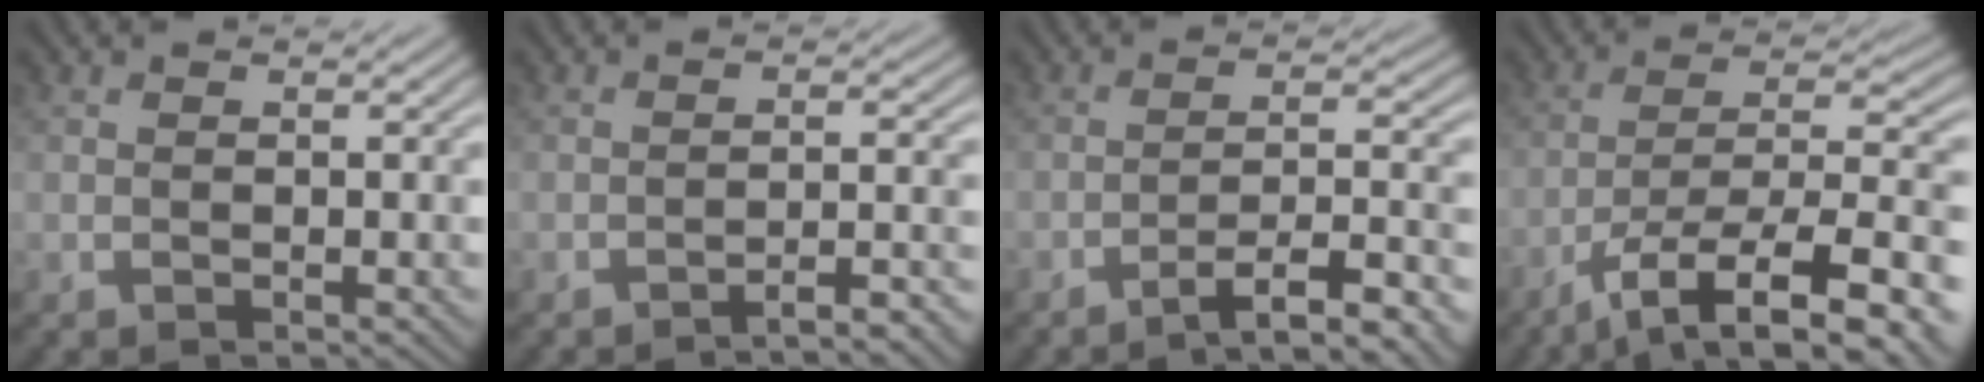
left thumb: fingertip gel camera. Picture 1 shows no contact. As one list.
[{"total": 3.6, "force": [-2.9, 0.3, 2.1], "torque": [-0.024, 0.016, -0.052]}, {"total": 8.0, "force": [-5.5, 1.4, 5.6], "torque": [-0.083, 0.011, -0.091]}, {"total": 13.7, "force": [-7.6, 4.6, 10.4], "torque": [-0.188, -0.015, -0.123]}]